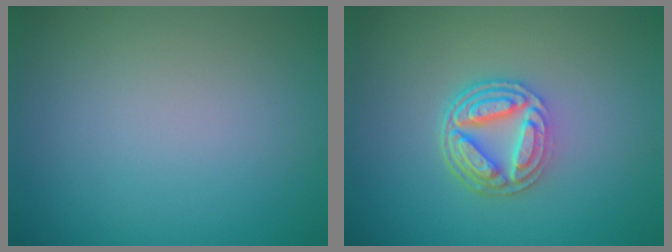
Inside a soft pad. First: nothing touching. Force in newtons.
{"total": 4.8, "press": 3.4, "slide": 3.5}